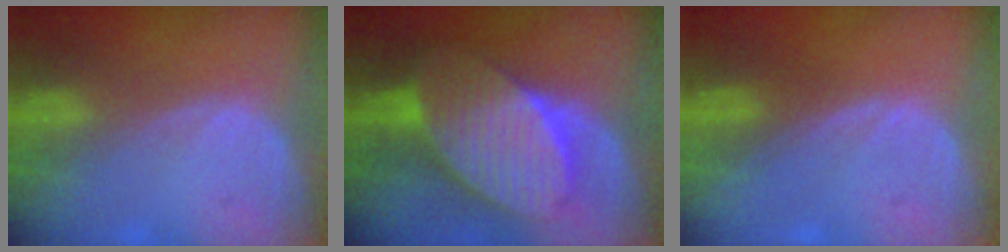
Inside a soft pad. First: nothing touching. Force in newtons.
{"total": 10.5, "press": 10.5, "slide": 0.6}
{"total": 0.0}